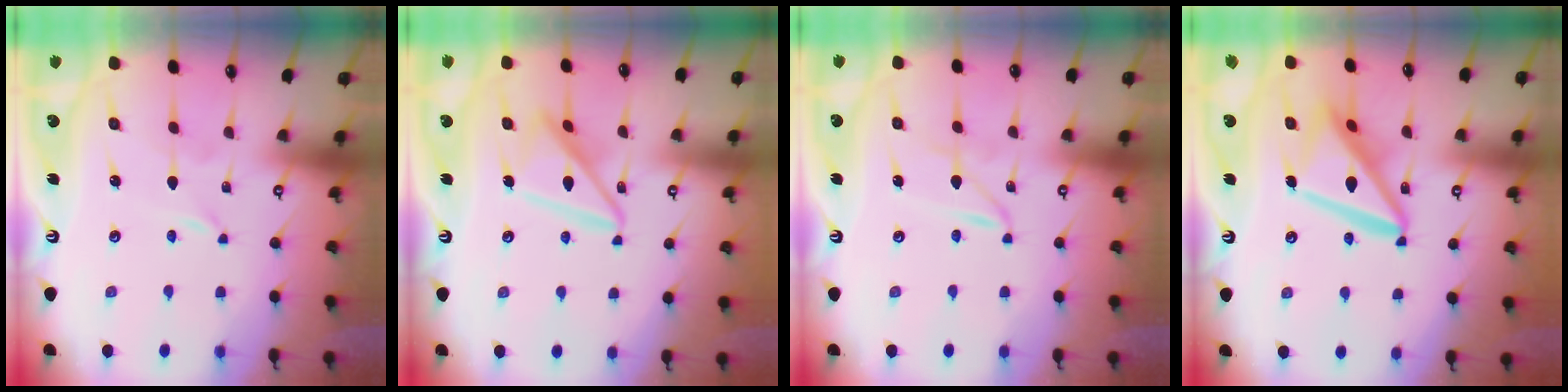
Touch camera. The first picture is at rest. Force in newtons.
{"total": 15.9, "press": 15.8, "slide": 1.6}
{"total": 1.7, "press": 1.7, "slide": 0.1}
{"total": 15.8, "press": 15.7, "slide": 1.9}